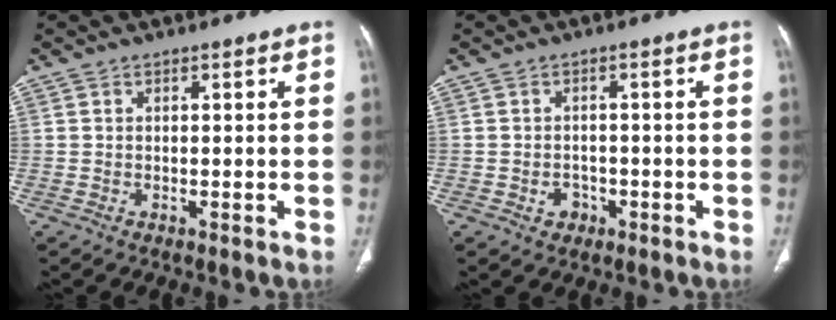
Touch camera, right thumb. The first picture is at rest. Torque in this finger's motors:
{"motor_torque": [-0.24, 0.05, 0.03, 0.31, 0.06]}